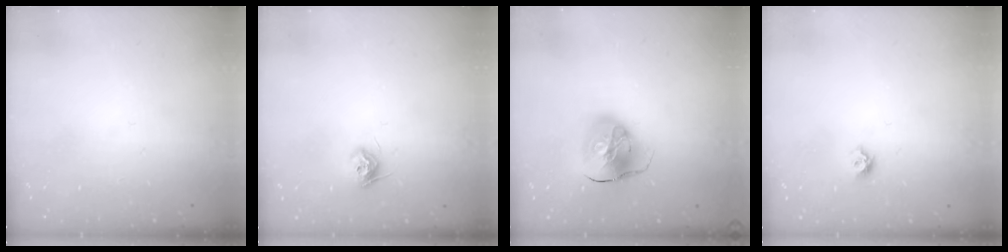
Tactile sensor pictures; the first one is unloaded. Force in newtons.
{"total": 8.1, "press": 8.1, "slide": 0.2}
{"total": 11.2, "press": 11.1, "slide": 1.5}
{"total": 4.9, "press": 4.8, "slide": 0.8}